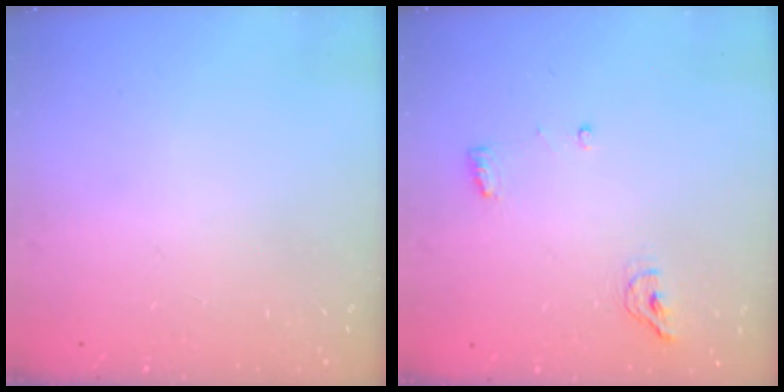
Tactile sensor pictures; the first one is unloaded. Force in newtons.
{"total": 5.4, "press": 5.3, "slide": 1.1}